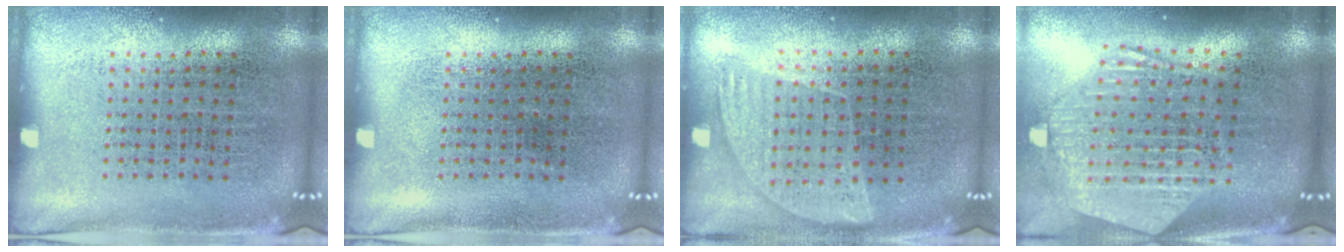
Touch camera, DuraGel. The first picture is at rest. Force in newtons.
{"total": 0.0}
{"total": 0.9, "press": 0.8, "slide": 0.3}
{"total": 2.7, "press": 2.2, "slide": 1.5}